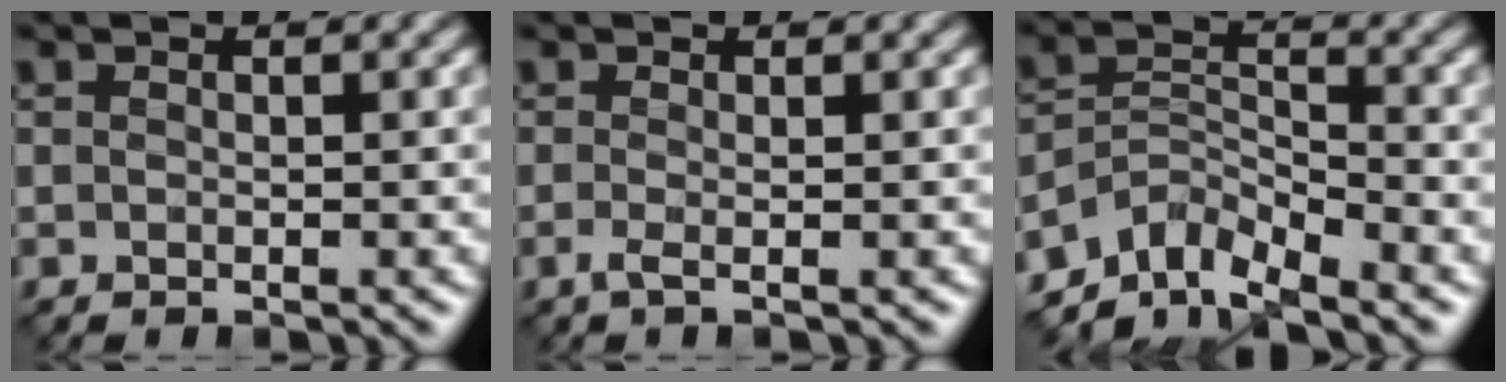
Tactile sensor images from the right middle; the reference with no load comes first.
{"total": 1.0, "force": [-0.4, 0.0, 0.9], "torque": [-0.026, -0.006, -0.008]}
{"total": 4.8, "force": [-4.3, 1.4, 1.5], "torque": [-0.019, -0.005, -0.088]}